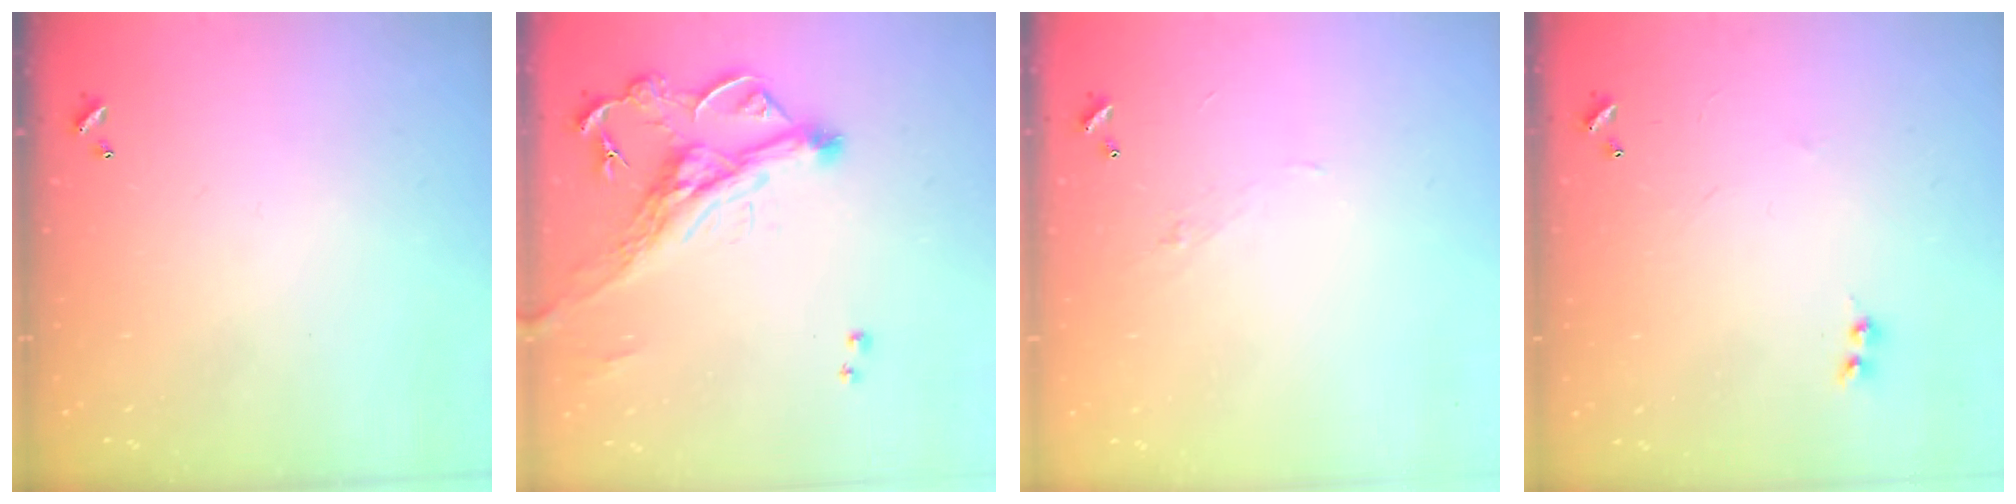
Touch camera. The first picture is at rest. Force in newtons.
{"total": 5.2, "press": 4.8, "slide": 1.8}
{"total": 2.0, "press": 1.9, "slide": 0.5}
{"total": 2.0, "press": 2.0, "slide": 0.5}